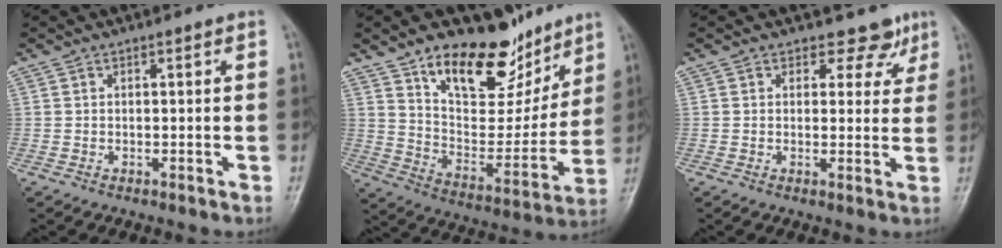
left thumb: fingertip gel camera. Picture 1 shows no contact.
{"total": 19.7, "force": [13.6, 9.6, 10.5], "torque": [-0.100, -0.084, 0.226]}
{"total": 4.7, "force": [3.4, 3.1, 0.9], "torque": [0.019, -0.022, 0.035]}